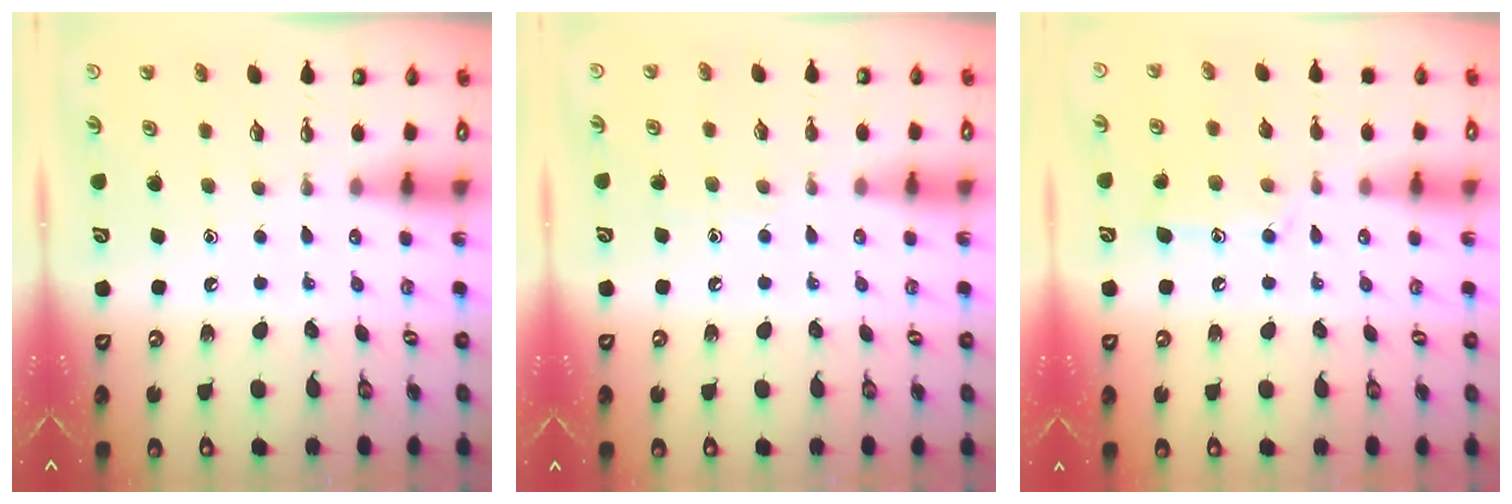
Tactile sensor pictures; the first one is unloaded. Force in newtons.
{"total": 4.9, "press": 4.9, "slide": 0.5}
{"total": 11.2, "press": 11.2, "slide": 0.8}